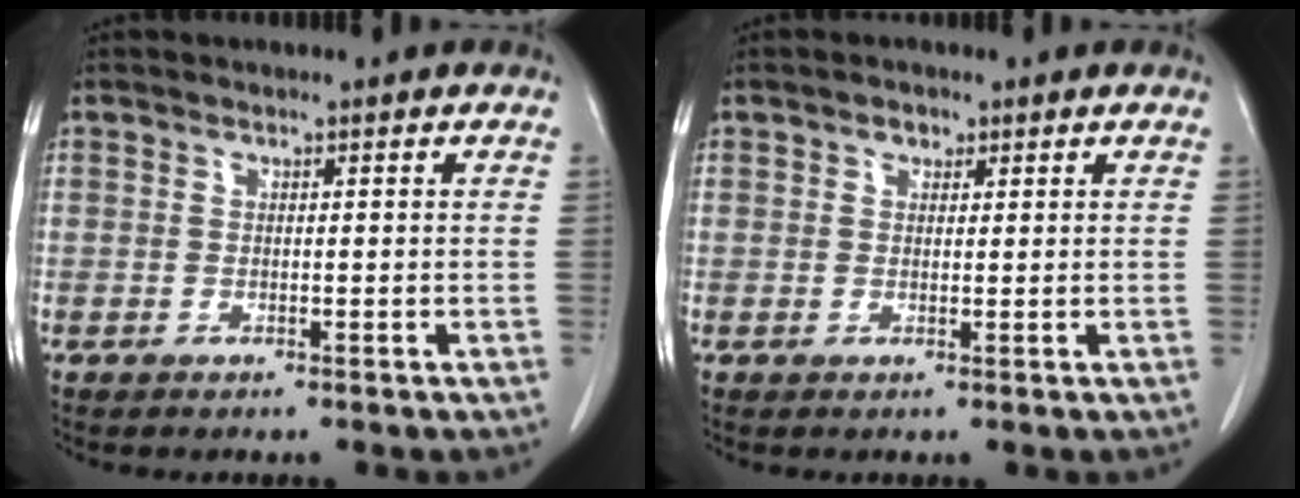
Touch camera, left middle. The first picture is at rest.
{"total": 1.2, "force": [0.8, 0.9, 0.4], "torque": [-0.005, -0.002, 0.011]}